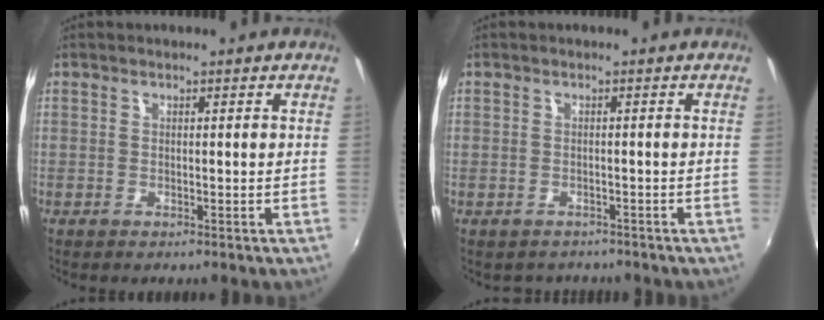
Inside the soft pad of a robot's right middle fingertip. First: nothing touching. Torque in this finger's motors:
{"motor_torque": [-0.85, -0.29, -0.50, -0.09]}